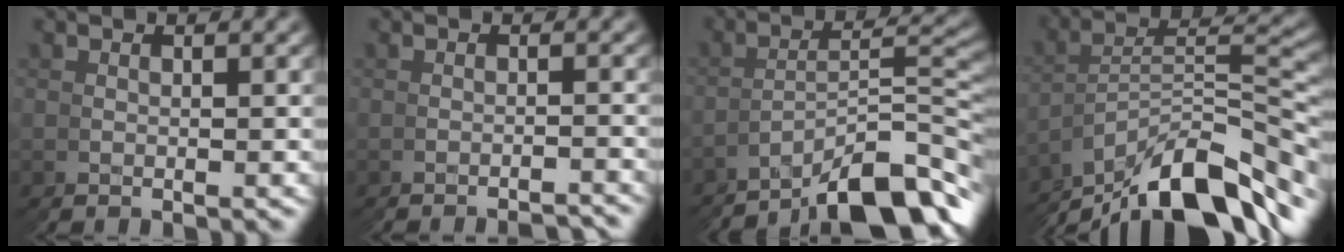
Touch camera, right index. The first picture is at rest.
{"total": 2.6, "force": [-2.4, -0.6, -0.7], "torque": [0.015, 0.006, -0.043]}
{"total": 8.9, "force": [-5.9, 2.6, 6.2], "torque": [-0.066, -0.001, -0.084]}
{"total": 11.0, "force": [-3.1, 5.4, 9.1], "torque": [-0.138, 0.005, -0.046]}